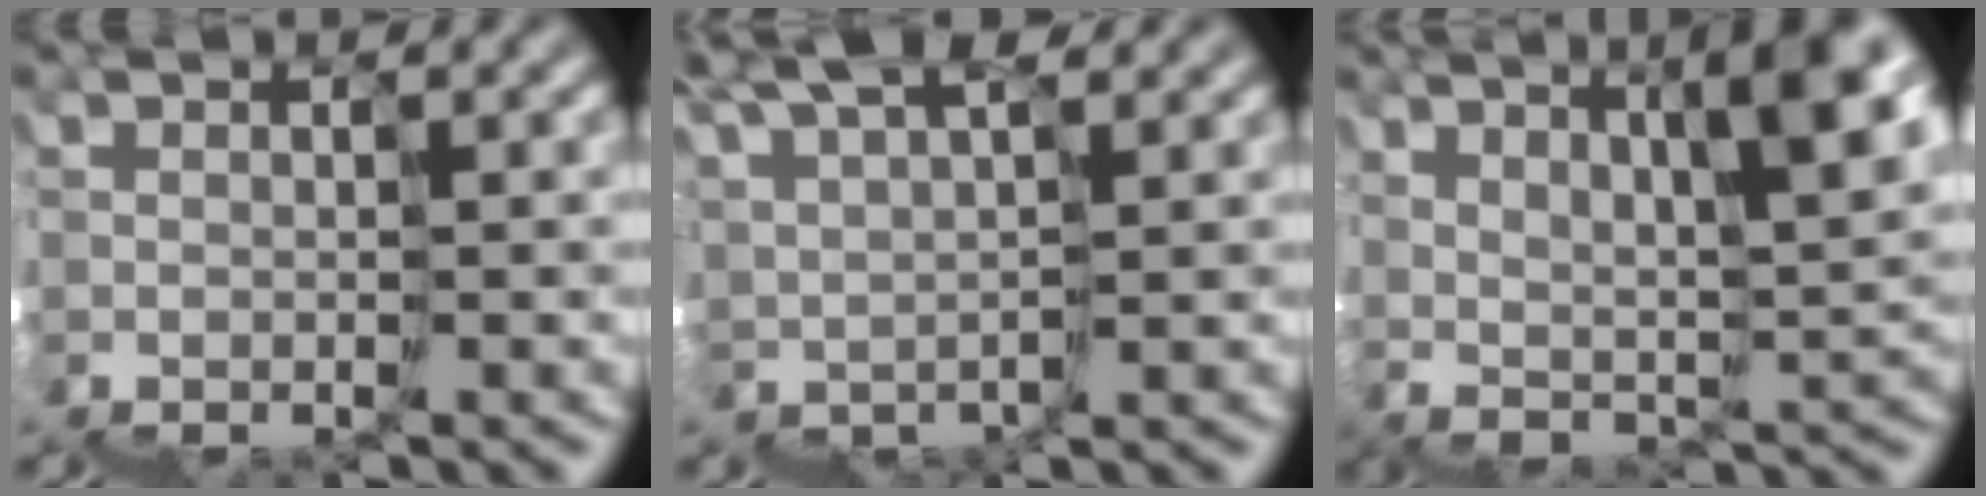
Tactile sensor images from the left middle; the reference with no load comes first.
{"total": 5.3, "force": [5.1, -0.7, -1.0], "torque": [-0.025, 0.032, 0.086]}
{"total": 6.2, "force": [4.9, 0.5, 3.7], "torque": [-0.057, 0.026, 0.081]}